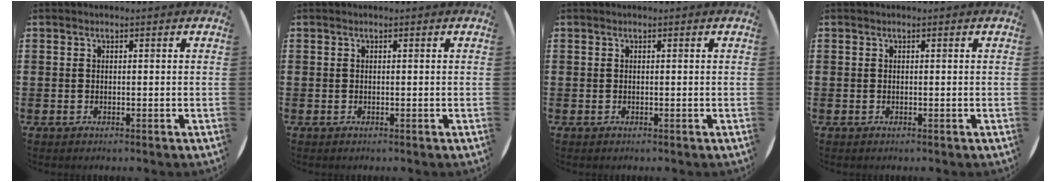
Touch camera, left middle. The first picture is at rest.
{"total": 0.0}
{"total": 0.0}
{"total": 0.0}